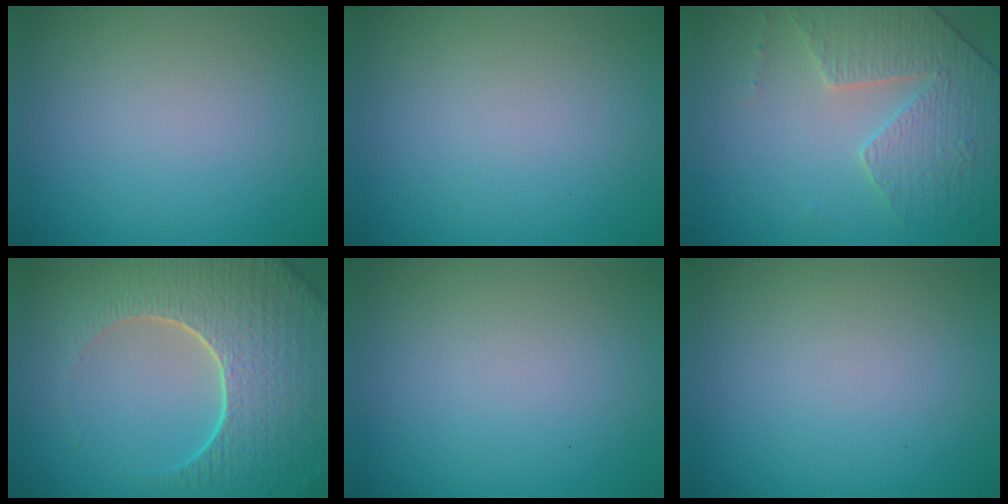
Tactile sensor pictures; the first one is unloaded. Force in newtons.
{"total": 0.0}
{"total": 3.9, "press": 3.8, "slide": 0.9}
{"total": 8.6, "press": 6.4, "slide": 5.7}
{"total": 0.0}
{"total": 0.0}